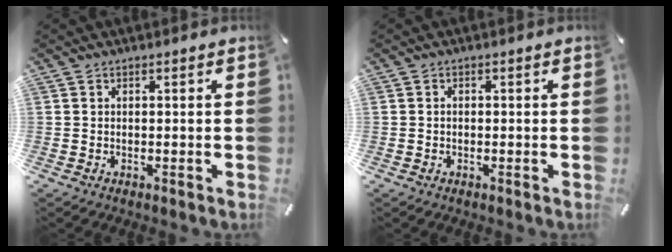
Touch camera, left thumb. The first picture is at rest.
{"total": 0.7, "force": [-0.2, 0.6, 0.4], "torque": [-0.007, 0.003, -0.006]}